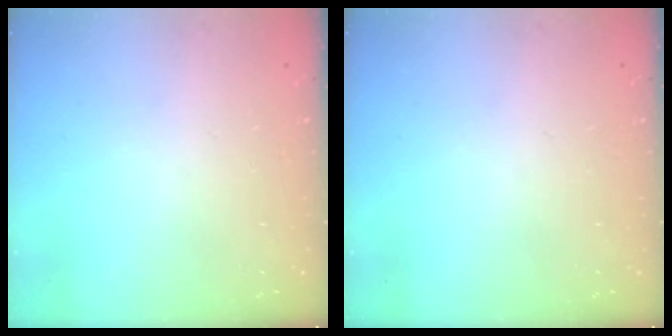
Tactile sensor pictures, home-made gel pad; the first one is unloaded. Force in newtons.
{"total": 0.0}